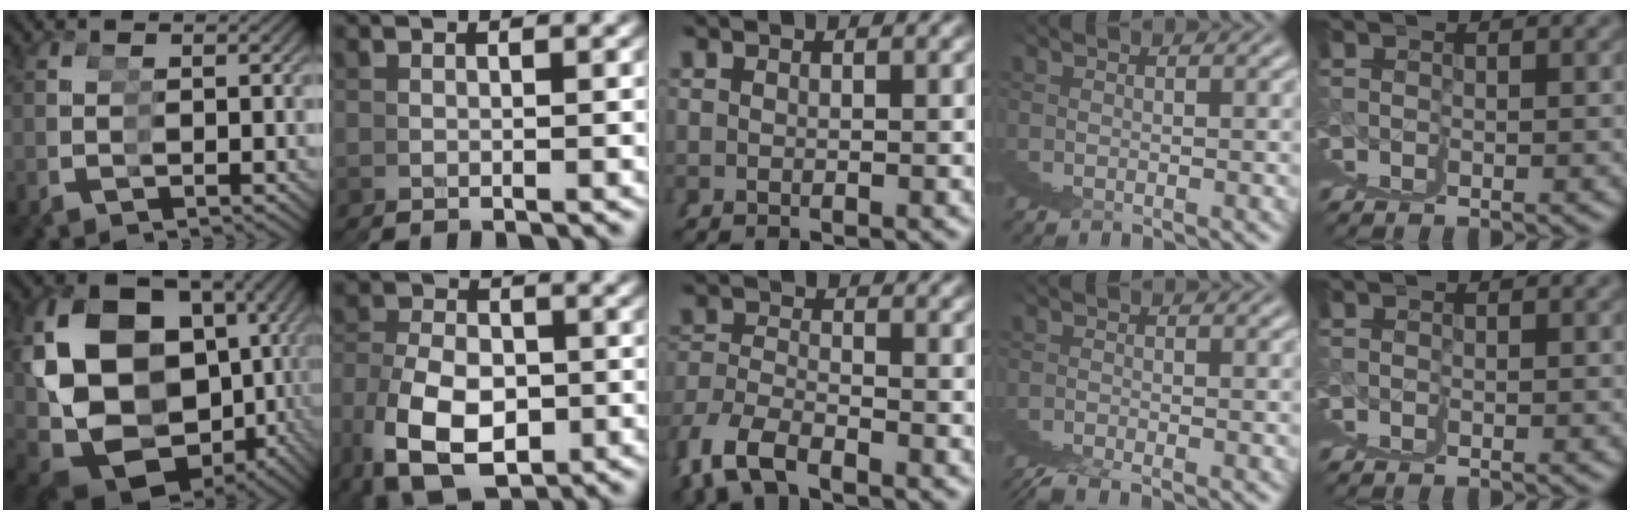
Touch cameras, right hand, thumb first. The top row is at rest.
{"thumb": {"total": 21.0, "force": [-0.1, 15.8, 13.8], "torque": [-0.267, -0.032, 0.017]}, "index": {"total": 6.8, "force": [-2.5, 5.2, 3.6], "torque": [-0.077, -0.030, -0.024]}, "middle": {"total": 4.7, "force": [-3.2, 2.7, 2.1], "torque": [-0.068, -0.026, -0.048]}, "ring": {"total": 2.0, "force": [-0.5, -1.8, -0.6], "torque": [0.016, 0.010, -0.009]}}